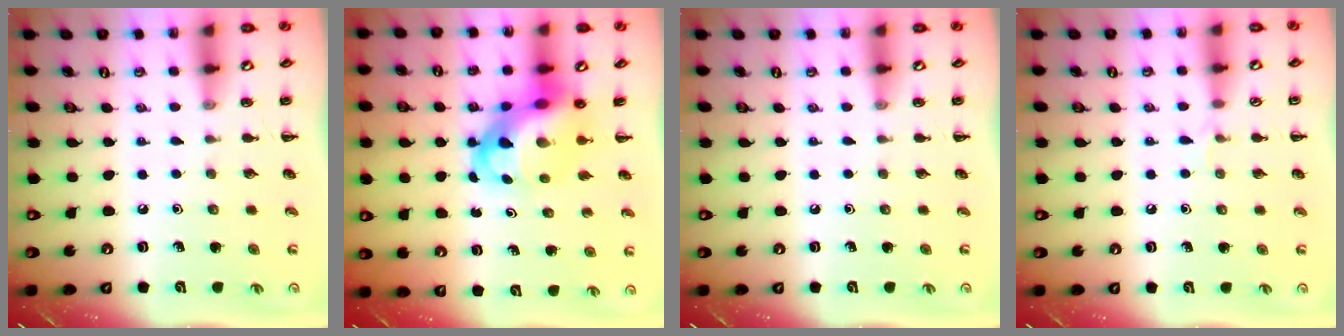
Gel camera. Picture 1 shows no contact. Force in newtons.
{"total": 9.7, "press": 9.3, "slide": 2.8}
{"total": 0.0}
{"total": 3.8, "press": 3.5, "slide": 1.5}